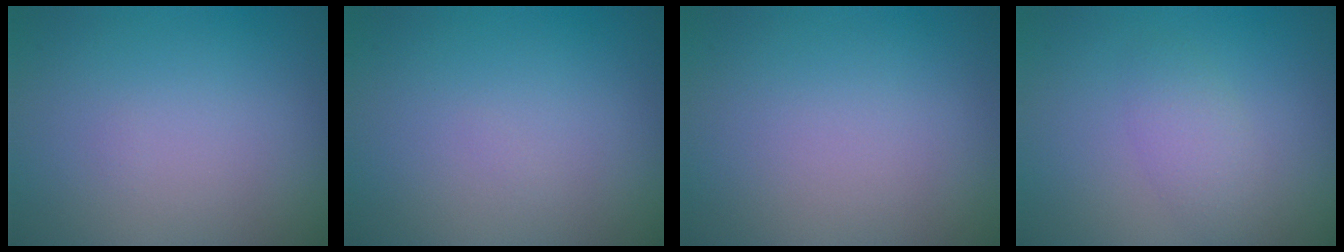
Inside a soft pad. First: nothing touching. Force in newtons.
{"total": 0.0}
{"total": 0.0}
{"total": 2.1, "press": 2.1, "slide": 0.1}